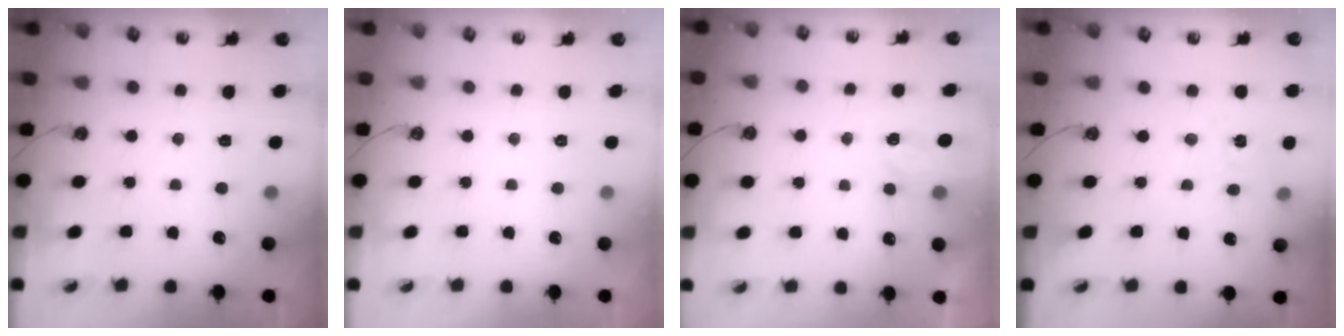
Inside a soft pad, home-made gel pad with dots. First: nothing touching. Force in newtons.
{"total": 0.0}
{"total": 2.7, "press": 2.7, "slide": 0.4}
{"total": 1.8, "press": 1.8, "slide": 0.3}